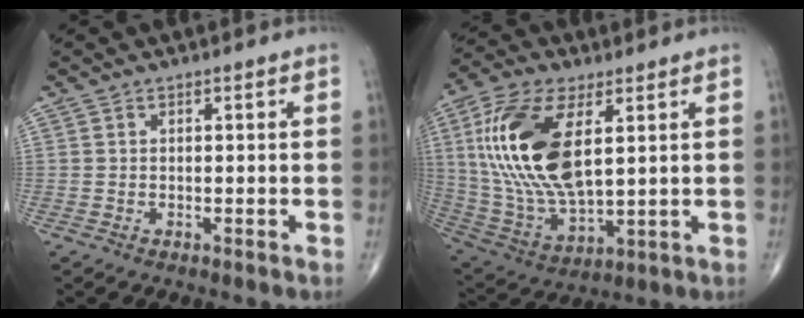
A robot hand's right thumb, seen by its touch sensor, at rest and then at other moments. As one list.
[{"total": 21.1, "force": [5.1, 9.9, 17.9], "torque": [-0.373, -0.021, 0.099]}]